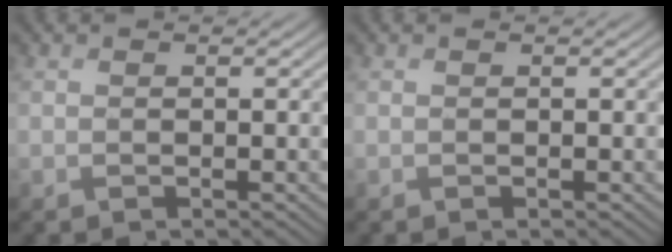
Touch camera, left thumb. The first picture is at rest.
{"total": 0.0}